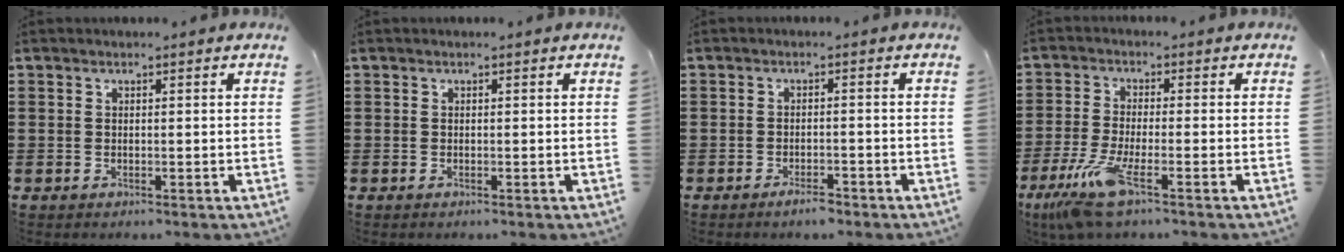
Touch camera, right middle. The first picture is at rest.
{"total": 0.0}
{"total": 2.2, "force": [-1.8, 0.6, 1.1], "torque": [-0.022, 0.002, -0.035]}
{"total": 7.0, "force": [-4.4, 1.0, 5.3], "torque": [-0.125, -0.023, -0.084]}